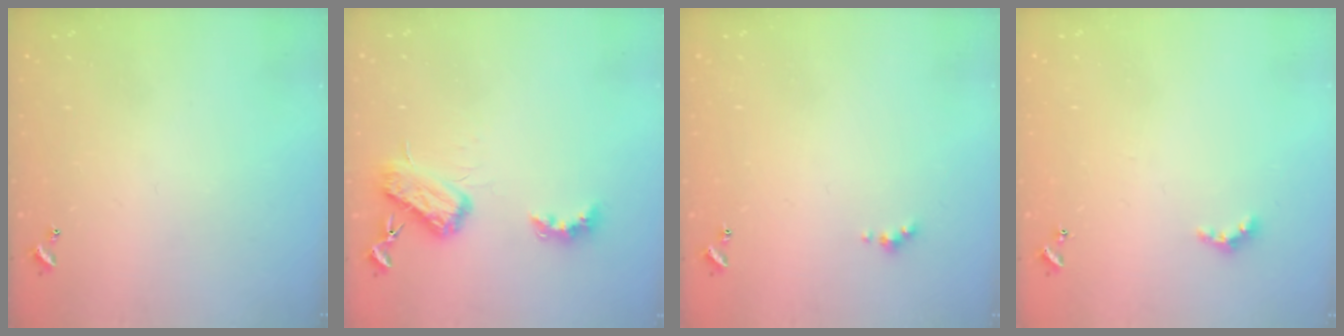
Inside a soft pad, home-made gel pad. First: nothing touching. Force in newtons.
{"total": 6.3, "press": 6.3, "slide": 0.9}
{"total": 1.0, "press": 0.9, "slide": 0.5}
{"total": 2.4, "press": 2.3, "slide": 0.5}